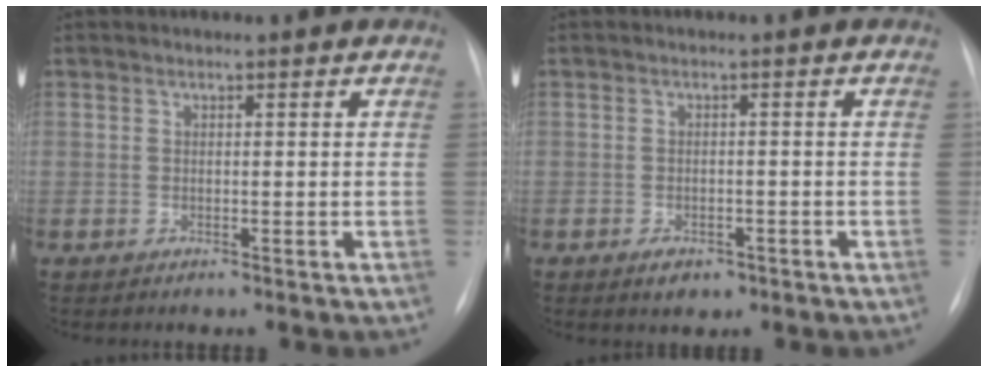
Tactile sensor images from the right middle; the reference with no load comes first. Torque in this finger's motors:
{"motor_torque": [-0.15, -0.06, 0.16, 0.03]}